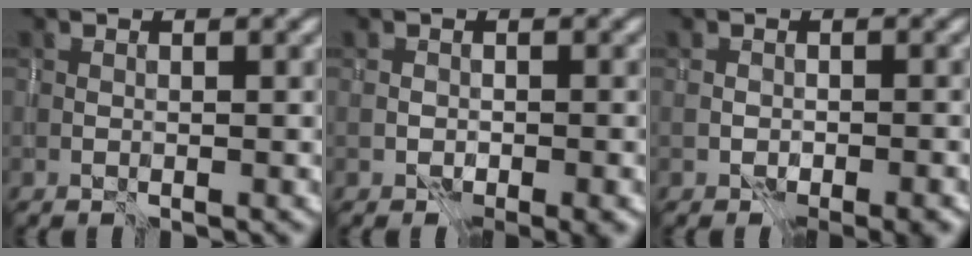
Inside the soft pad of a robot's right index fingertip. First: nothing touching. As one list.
[{"total": 1.7, "force": [-1.0, 0.8, 1.1], "torque": [-0.019, -0.010, -0.009]}, {"total": 2.3, "force": [-1.5, 1.1, 1.4], "torque": [-0.018, -0.008, -0.014]}]